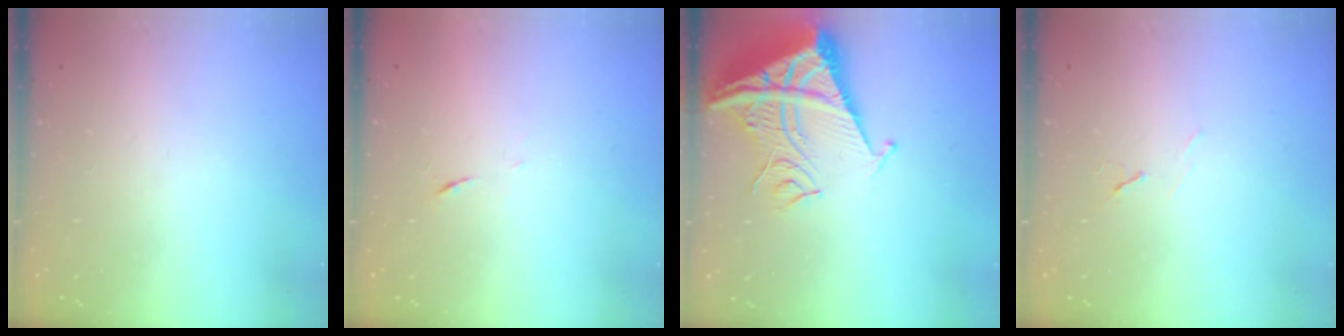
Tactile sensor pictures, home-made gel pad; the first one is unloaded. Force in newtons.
{"total": 6.2, "press": 6.1, "slide": 0.7}
{"total": 11.9, "press": 11.8, "slide": 1.2}
{"total": 6.0, "press": 5.3, "slide": 2.8}